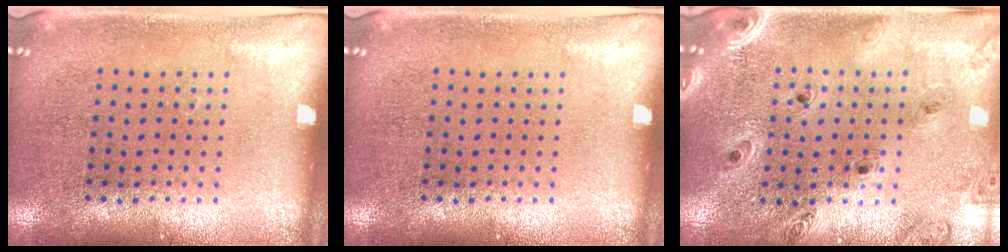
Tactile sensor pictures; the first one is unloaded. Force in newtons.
{"total": 0.0}
{"total": 1.4, "press": 1.4, "slide": 0.1}